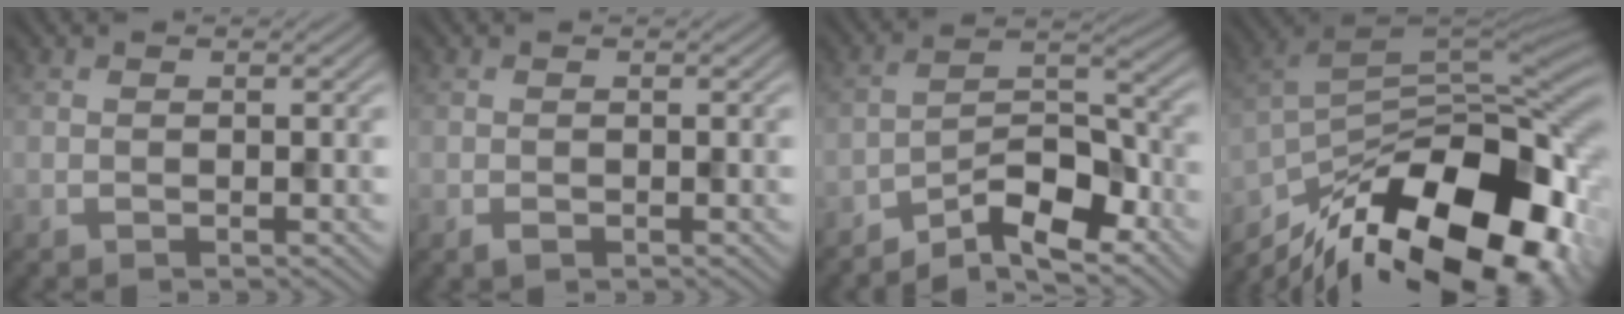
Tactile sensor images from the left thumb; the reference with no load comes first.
{"total": 0.7, "force": [-0.3, 0.4, 0.4], "torque": [-0.008, -0.003, -0.006]}
{"total": 8.4, "force": [-6.4, 2.4, 5.0], "torque": [-0.072, 0.016, -0.127]}
{"total": 18.5, "force": [-10.8, 7.8, 12.9], "torque": [-0.238, -0.024, -0.178]}